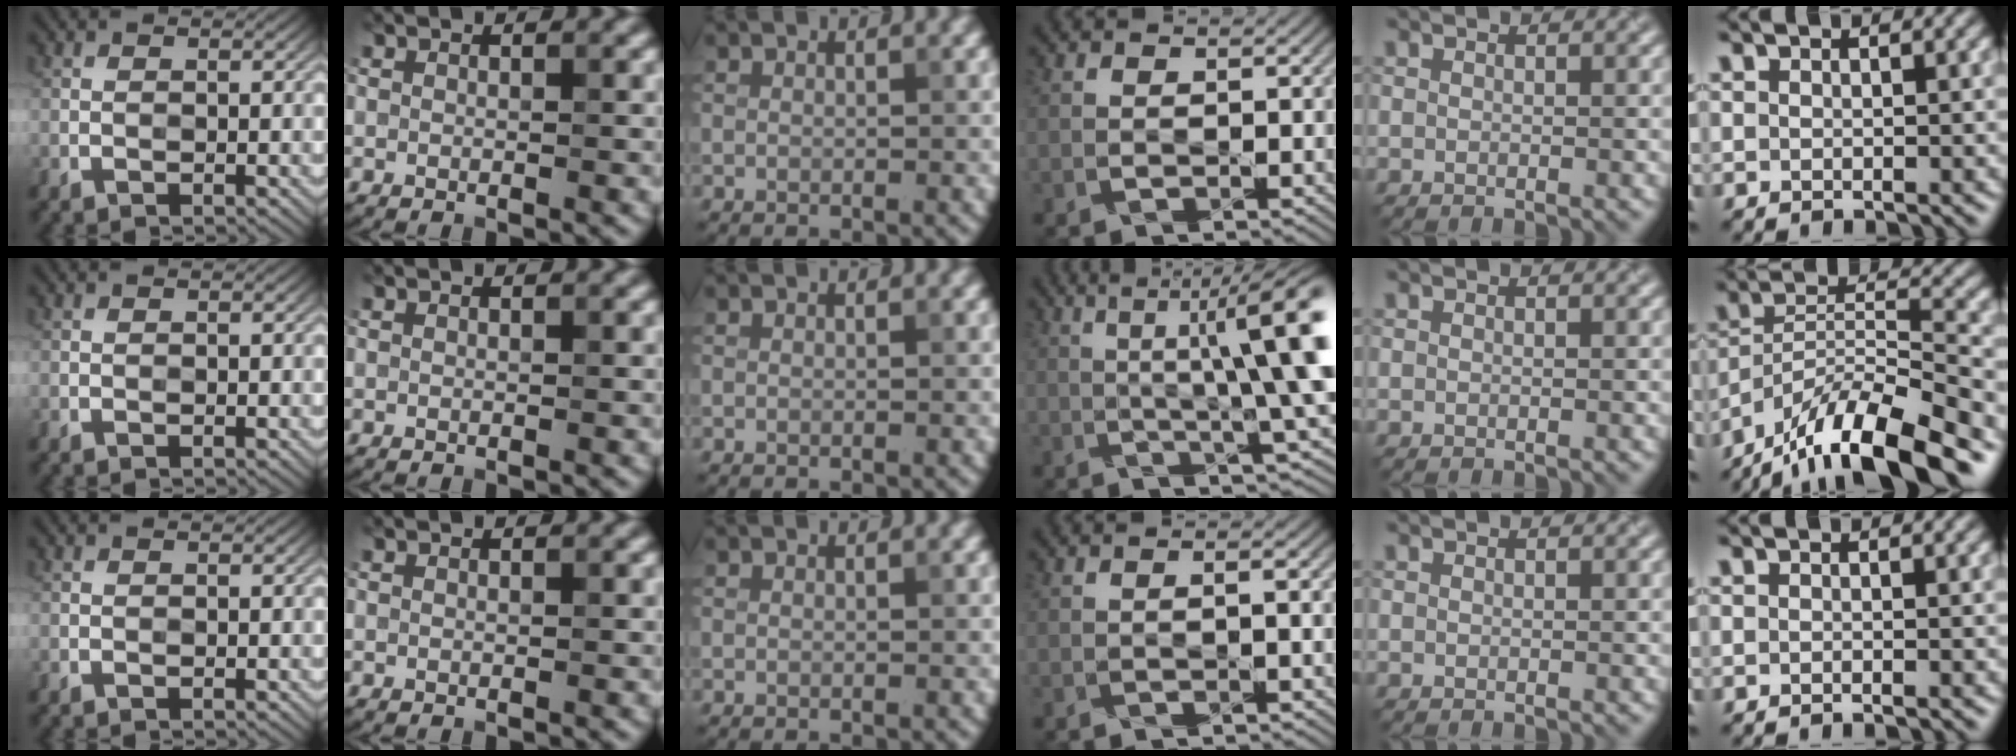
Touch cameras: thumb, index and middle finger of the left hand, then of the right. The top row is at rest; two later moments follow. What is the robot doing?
{"motion": "pour", "object": "cup"}